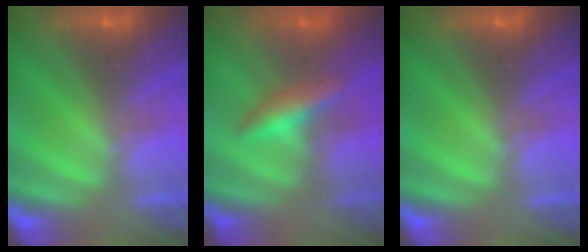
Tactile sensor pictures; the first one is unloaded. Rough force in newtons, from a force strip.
{"total": 2.5}
{"total": 0.0}